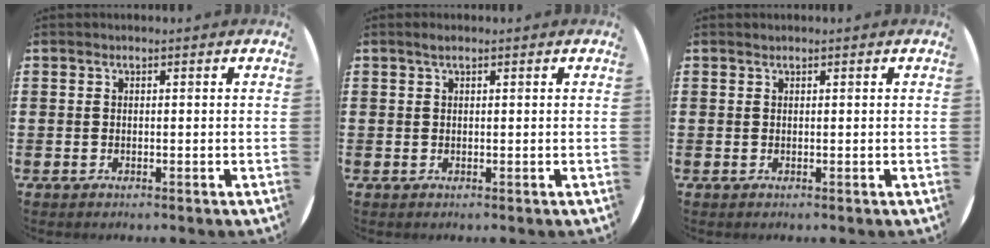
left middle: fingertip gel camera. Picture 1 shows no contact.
{"total": 0.9, "force": [0.5, 0.4, 0.5], "torque": [-0.004, 0.001, 0.008]}
{"total": 0.0}